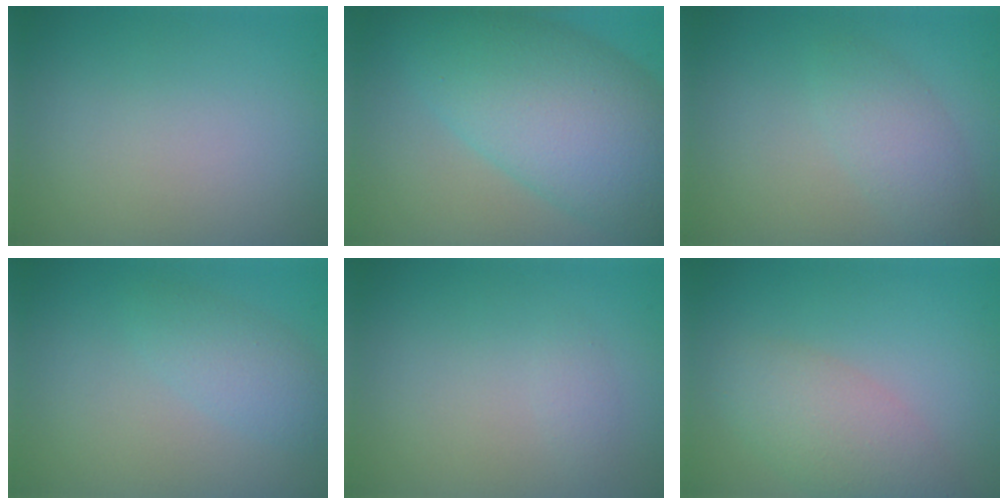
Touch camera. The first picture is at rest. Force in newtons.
{"total": 11.1, "press": 11.1, "slide": 0.2}
{"total": 2.5, "press": 2.5, "slide": 0.1}
{"total": 2.5, "press": 2.5, "slide": 0.0}
{"total": 0.8, "press": 0.8, "slide": 0.1}
{"total": 4.2, "press": 4.2, "slide": 0.4}